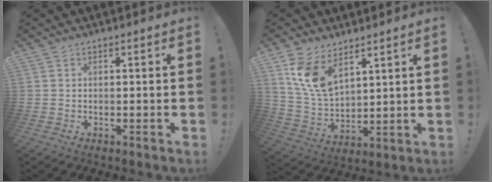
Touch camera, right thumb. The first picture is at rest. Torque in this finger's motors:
{"motor_torque": [0.43, 0.56, 0.23, 0.08, 0.27]}